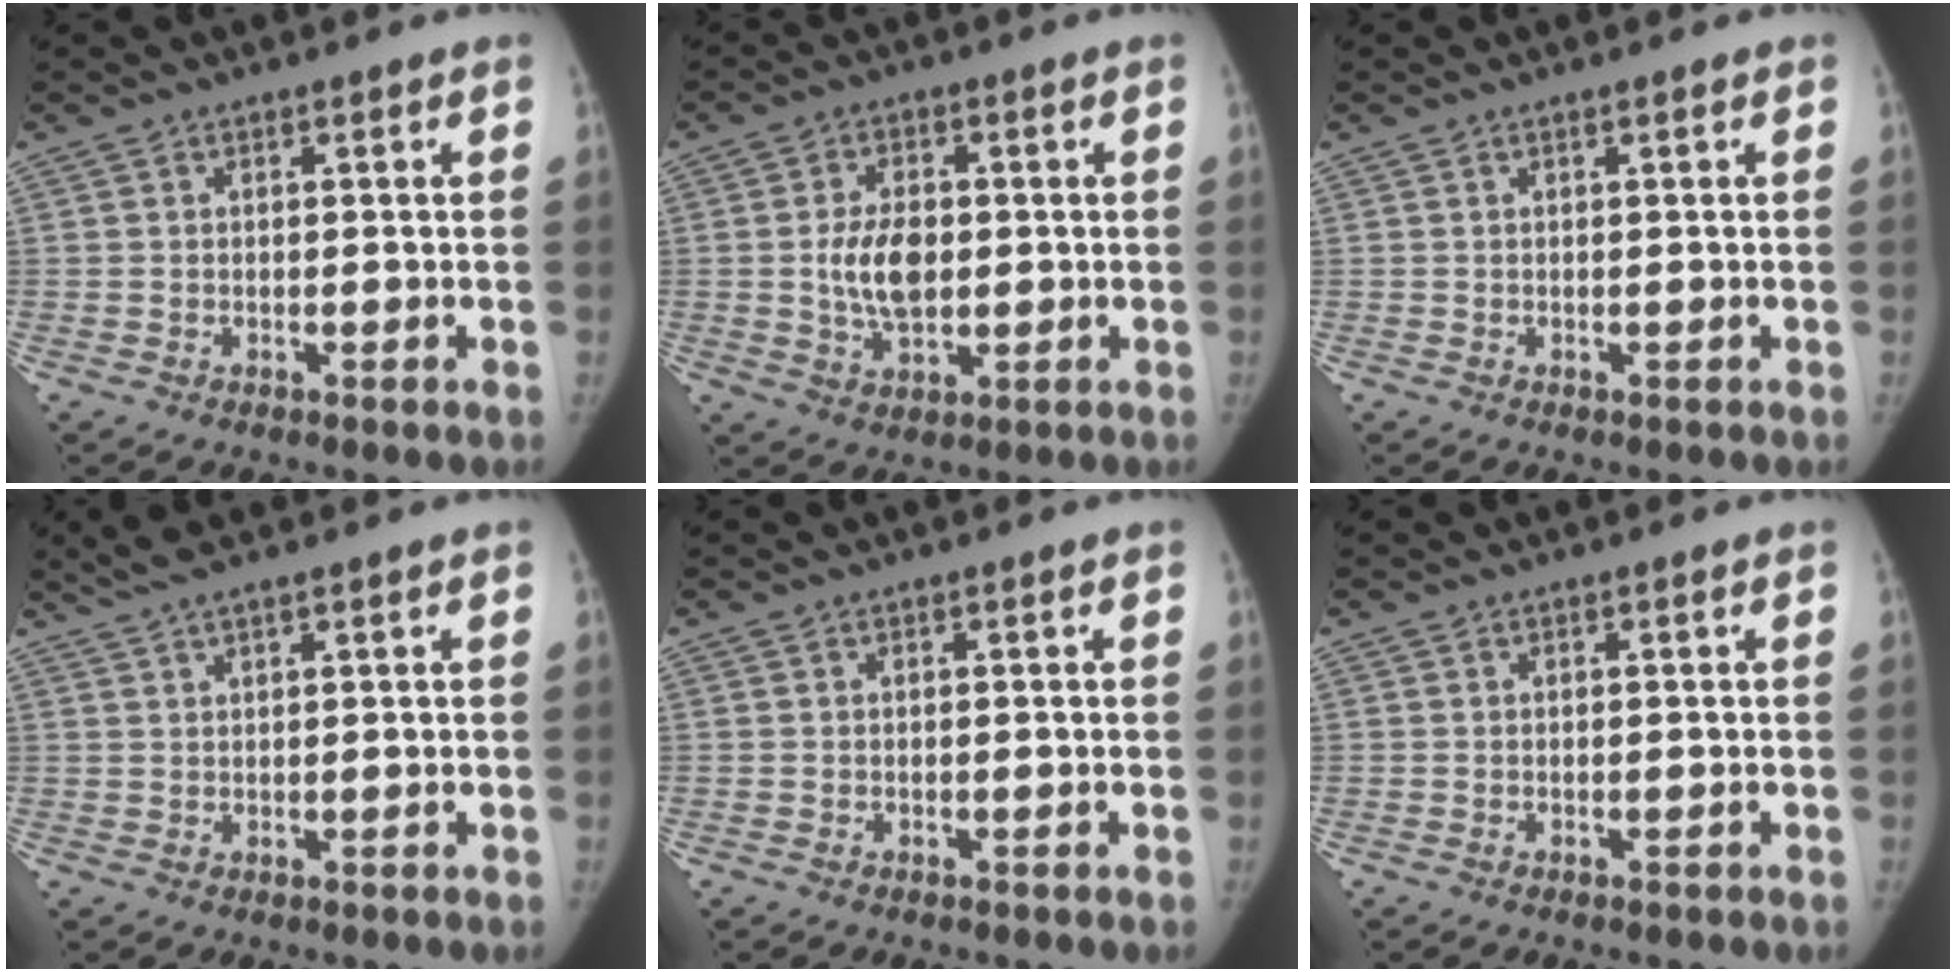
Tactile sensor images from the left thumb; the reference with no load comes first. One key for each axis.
{"total": 8.1, "fx": 0.0, "fy": 5.0, "fz": 6.3, "tx": -0.099, "ty": 0.000, "tz": 0.001}
{"total": 0.0}
{"total": 4.0, "fx": 3.1, "fy": 0.3, "fz": 2.4, "tx": -0.052, "ty": 0.010, "tz": 0.065}
{"total": 0.0}
{"total": 0.0}